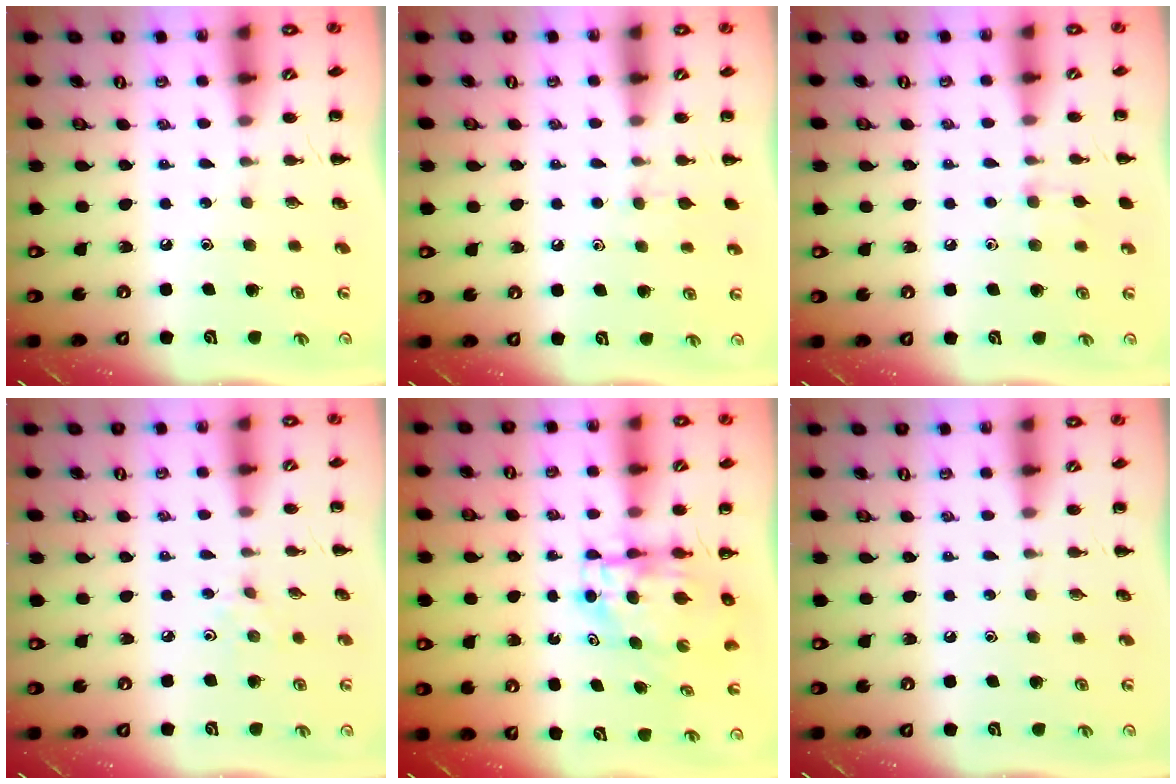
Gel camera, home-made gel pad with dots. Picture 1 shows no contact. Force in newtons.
{"total": 5.0, "press": 4.7, "slide": 1.7}
{"total": 6.0, "press": 5.6, "slide": 2.0}
{"total": 2.5, "press": 2.3, "slide": 0.9}
{"total": 5.7, "press": 5.6, "slide": 1.0}
{"total": 0.0}